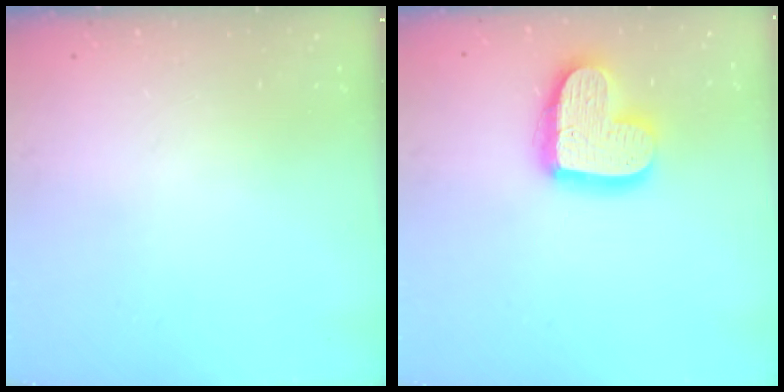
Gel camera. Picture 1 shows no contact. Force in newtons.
{"total": 16.4, "press": 16.4, "slide": 1.0}